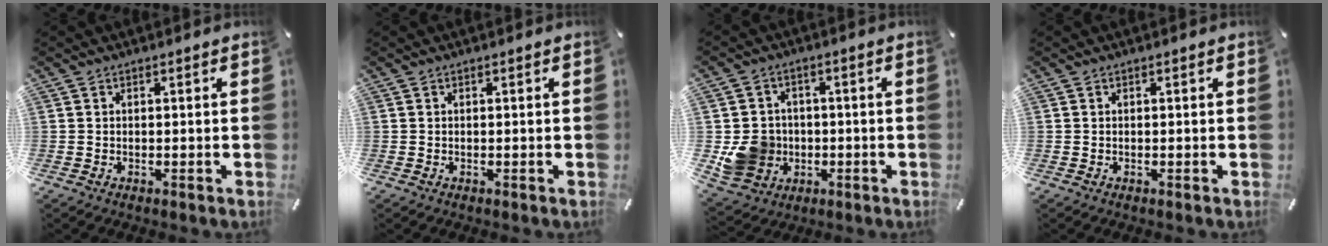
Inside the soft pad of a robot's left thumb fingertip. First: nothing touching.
{"total": 0.0}
{"total": 10.0, "force": [-1.3, 9.3, 3.2], "torque": [-0.082, 0.008, -0.021]}
{"total": 0.0}